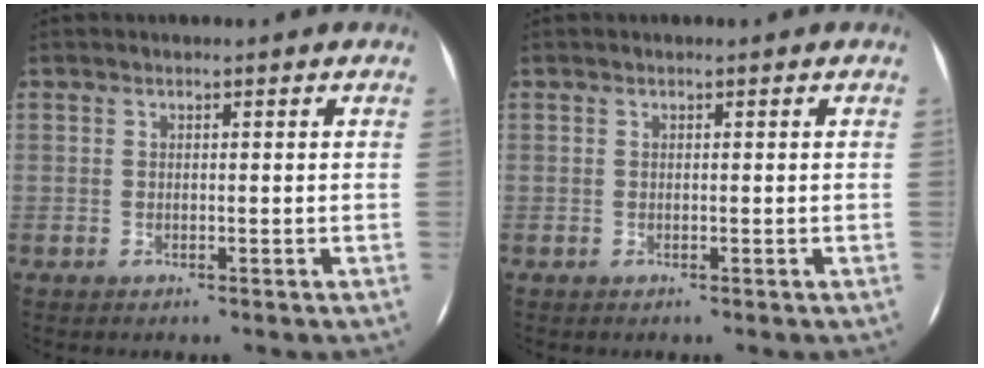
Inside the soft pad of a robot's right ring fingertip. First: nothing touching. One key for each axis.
{"total": 0.0}